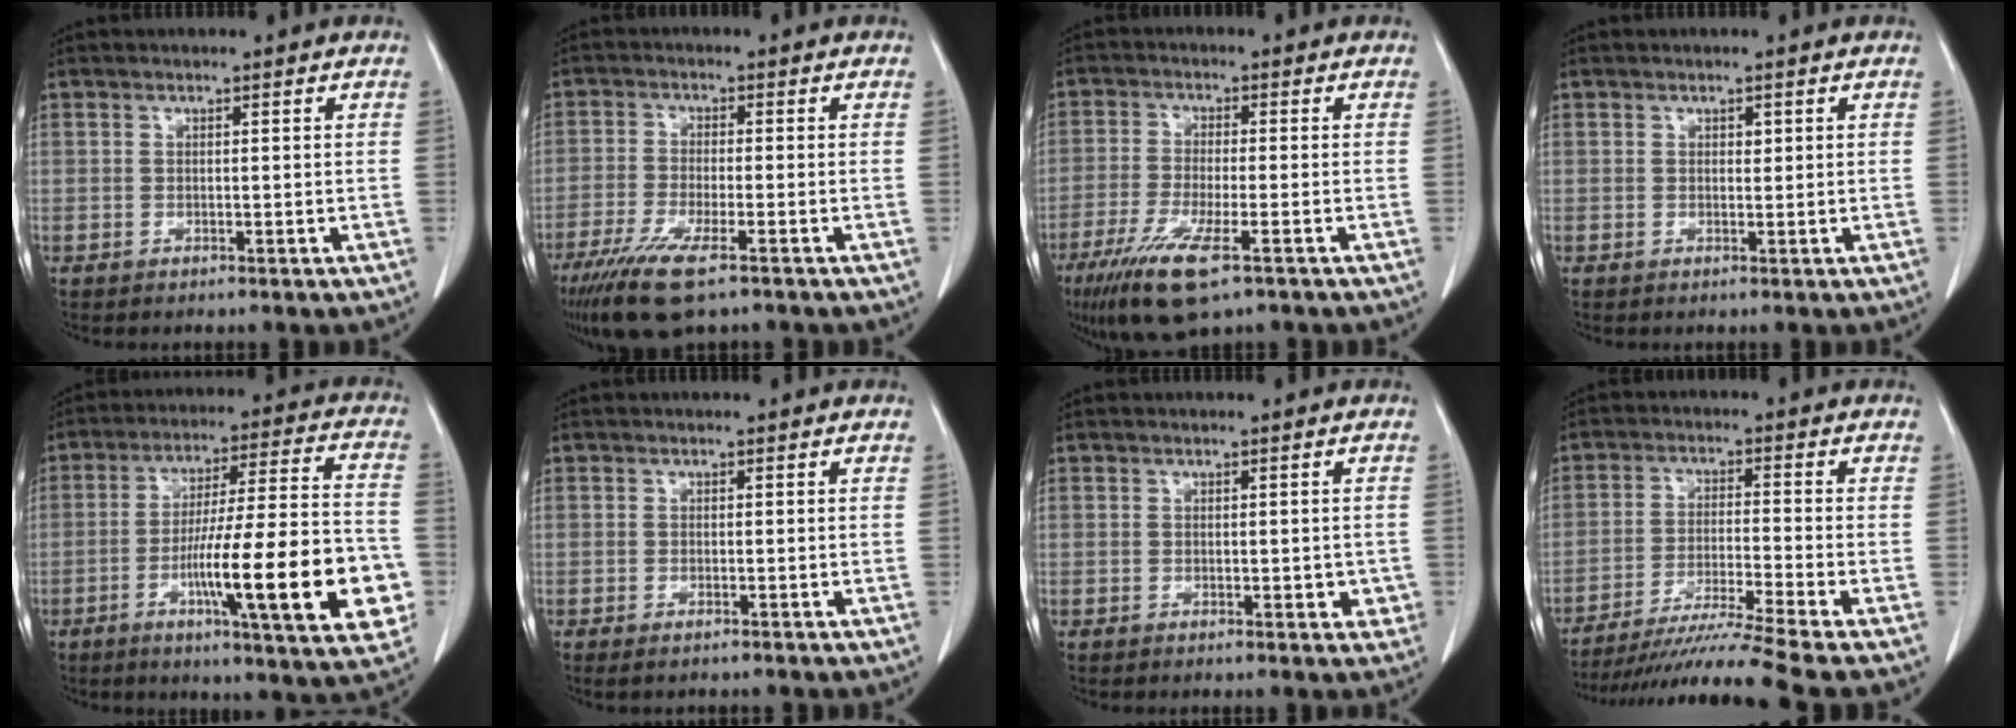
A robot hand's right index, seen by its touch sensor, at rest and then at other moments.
{"total": 9.3, "force": [-6.0, 1.4, 6.9], "torque": [-0.130, -0.025, -0.102]}
{"total": 10.0, "force": [-5.7, 1.5, 8.0], "torque": [-0.157, -0.028, -0.099]}
{"total": 0.7, "force": [0.3, 0.4, 0.4], "torque": [-0.003, -0.001, 0.005]}
{"total": 22.1, "force": [-6.4, 2.2, 21.0], "torque": [-0.275, -0.001, -0.091]}
{"total": 0.9, "force": [-0.7, 0.1, 0.6], "torque": [-0.012, -0.003, -0.009]}
{"total": 2.5, "force": [-0.3, 1.4, 2.1], "torque": [-0.016, 0.004, 0.000]}
{"total": 12.9, "force": [-10.8, -3.3, 6.3], "torque": [-0.087, -0.027, -0.171]}